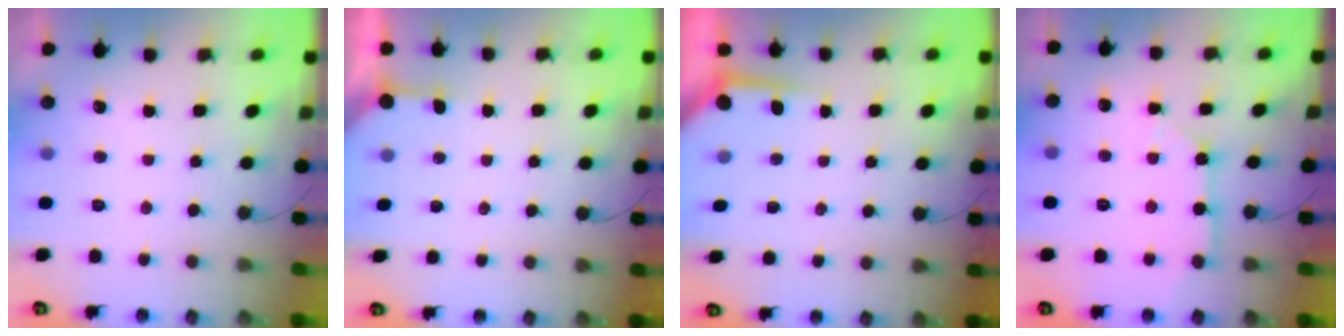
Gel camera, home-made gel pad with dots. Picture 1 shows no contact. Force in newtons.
{"total": 2.3, "press": 2.3, "slide": 0.3}
{"total": 3.1, "press": 3.1, "slide": 0.4}
{"total": 7.4, "press": 7.4, "slide": 0.7}